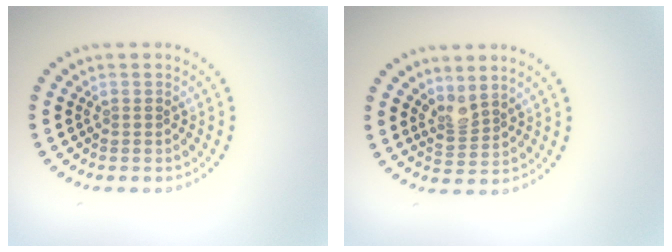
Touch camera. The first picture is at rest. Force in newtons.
{"total": 2.0, "press": 1.5, "slide": 1.3}